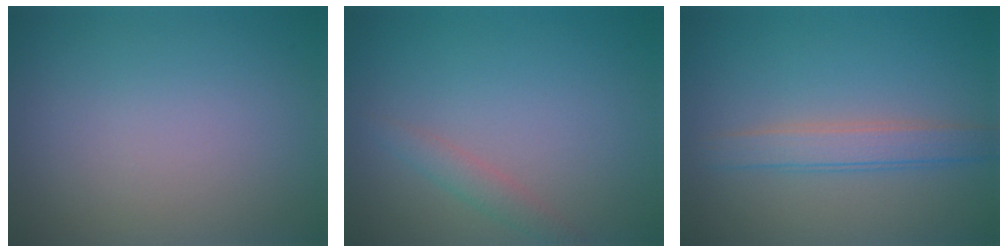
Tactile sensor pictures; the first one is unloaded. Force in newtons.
{"total": 1.5, "press": 1.4, "slide": 0.0}
{"total": 2.7, "press": 2.7, "slide": 0.0}